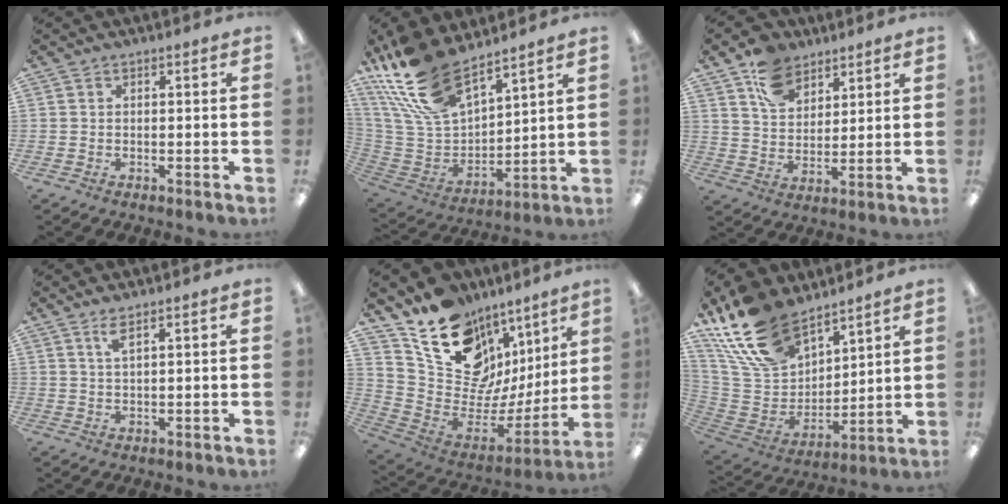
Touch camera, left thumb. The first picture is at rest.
{"total": 20.7, "force": [15.5, 8.9, 10.4], "torque": [-0.238, -0.083, 0.286]}
{"total": 11.3, "force": [7.6, 7.4, 3.9], "torque": [-0.078, -0.031, 0.146]}
{"total": 3.0, "force": [2.1, 0.5, 2.1], "torque": [-0.047, 0.003, 0.037]}
{"total": 16.5, "force": [10.7, 10.2, 7.4], "torque": [-0.117, -0.098, 0.203]}
{"total": 21.3, "force": [14.8, 11.6, 10.0], "torque": [-0.213, -0.065, 0.281]}